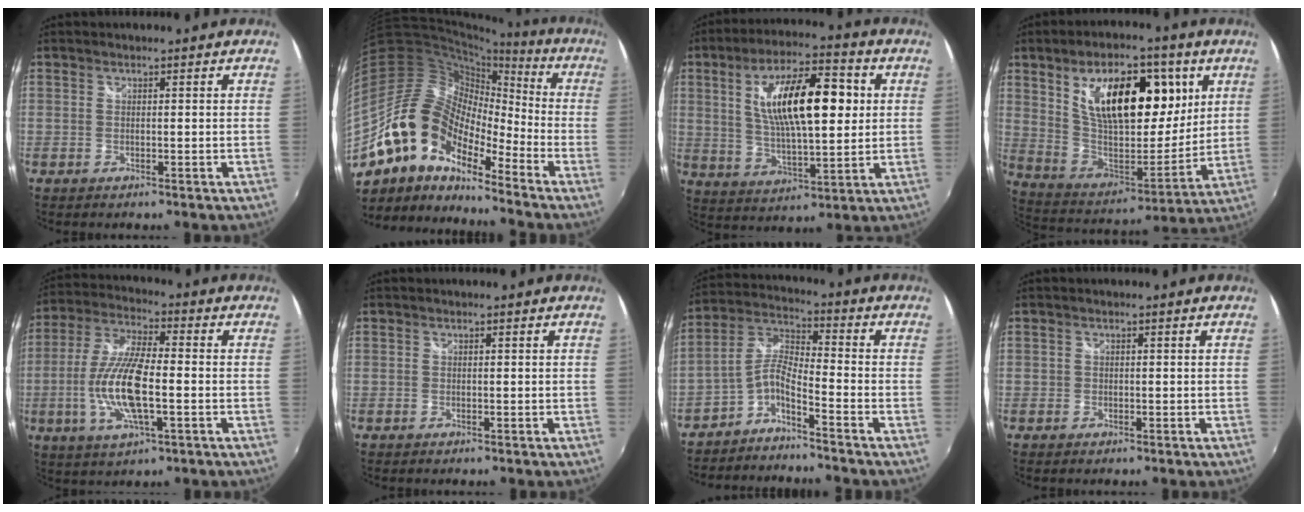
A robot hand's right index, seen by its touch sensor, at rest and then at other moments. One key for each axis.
{"total": 17.0, "fx": -11.2, "fy": 8.2, "fz": 9.8, "tx": -0.163, "ty": -0.006, "tz": -0.228}
{"total": 17.3, "fx": 3.7, "fy": 5.9, "fz": 15.8, "tx": -0.271, "ty": 0.017, "tz": 0.066}
{"total": 23.0, "fx": 8.9, "fy": 11.3, "fz": 17.9, "tx": -0.301, "ty": 0.008, "tz": 0.162}
{"total": 13.6, "fx": -2.7, "fy": 4.0, "fz": 12.7, "tx": -0.262, "ty": -0.005, "tz": -0.054}
{"total": 0.0}
{"total": 5.3, "fx": -3.5, "fy": 0.6, "fz": 3.9, "tx": -0.098, "ty": 0.016, "tz": -0.074}
{"total": 0.7, "fx": -0.4, "fy": 0.6, "fz": 0.1, "tx": -0.001, "ty": -0.003, "tz": -0.006}